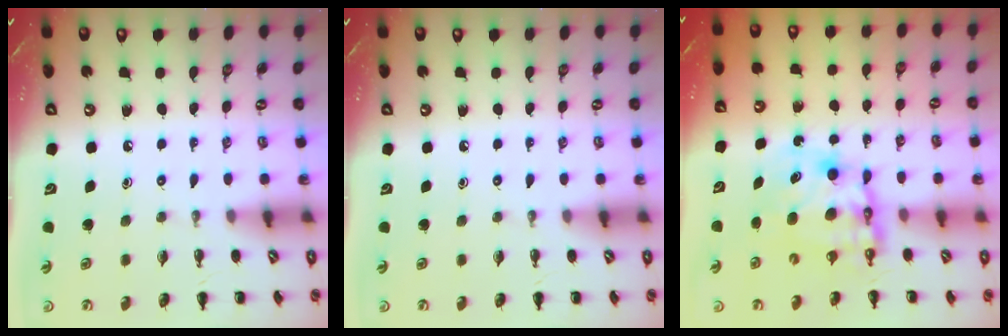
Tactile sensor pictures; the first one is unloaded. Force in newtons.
{"total": 0.0}
{"total": 9.8, "press": 9.5, "slide": 2.5}